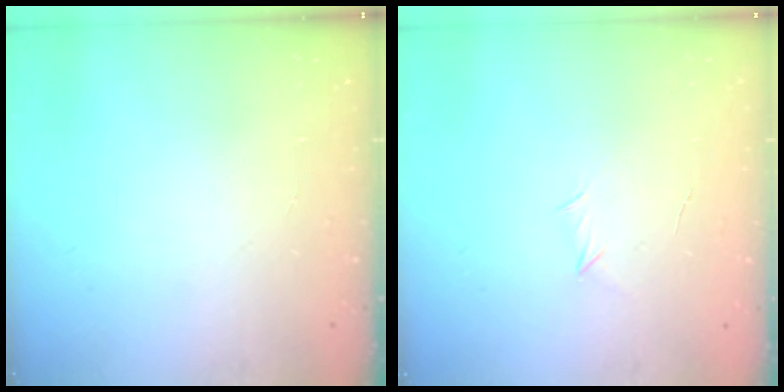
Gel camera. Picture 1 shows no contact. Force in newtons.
{"total": 3.2, "press": 3.1, "slide": 0.8}